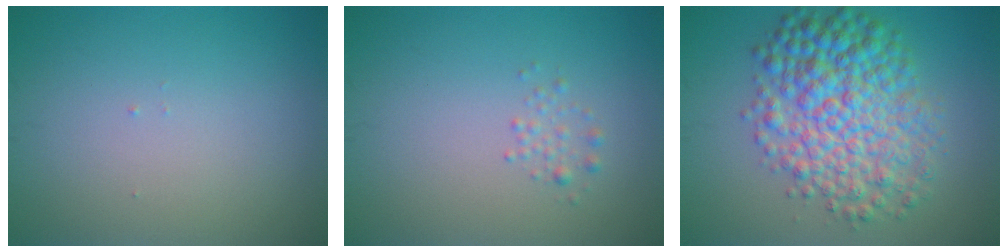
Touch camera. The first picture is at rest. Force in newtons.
{"total": 1.0, "press": 1.0, "slide": 0.0}
{"total": 8.4, "press": 8.4, "slide": 0.0}